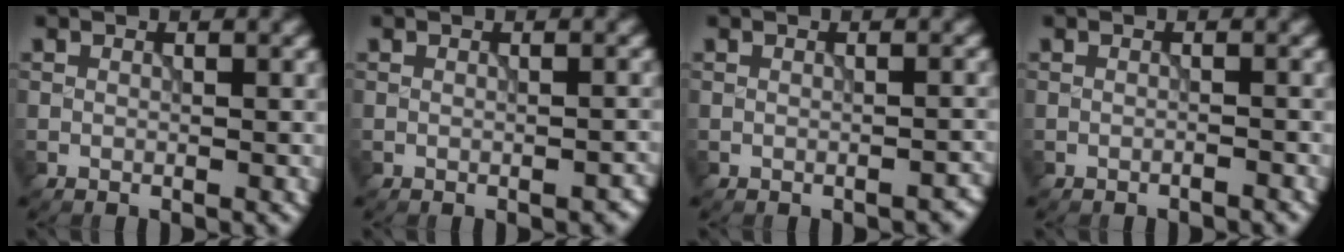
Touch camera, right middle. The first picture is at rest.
{"total": 1.0, "force": [-0.6, 0.5, 0.7], "torque": [-0.012, 0.002, -0.005]}
{"total": 1.2, "force": [-1.0, 0.3, 0.5], "torque": [-0.004, 0.002, -0.013]}
{"total": 0.7, "force": [-0.7, 0.0, 0.2], "torque": [-0.001, 0.001, -0.015]}